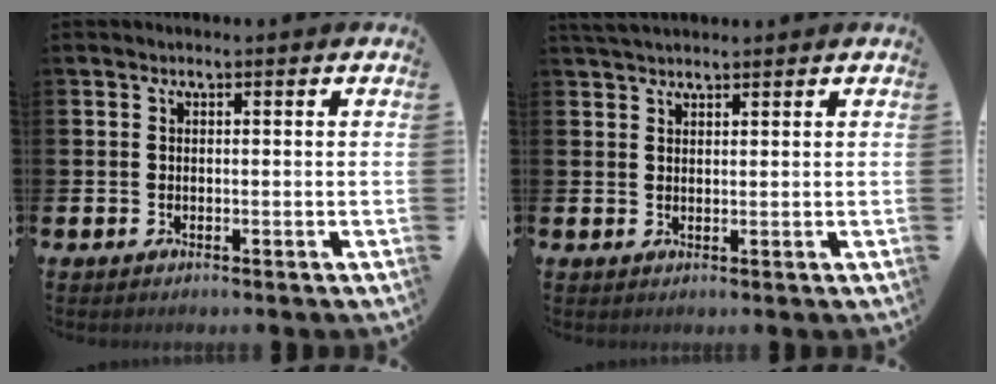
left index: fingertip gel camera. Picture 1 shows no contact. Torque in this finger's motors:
{"motor_torque": [-0.17, -0.17, 0.28, 0.12]}